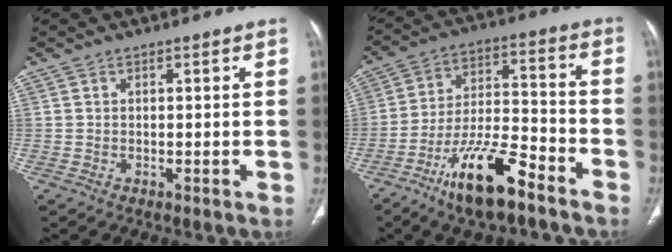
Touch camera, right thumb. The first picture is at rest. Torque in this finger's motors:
{"motor_torque": [2.40, 1.32, 1.40, -1.36, 0.40]}